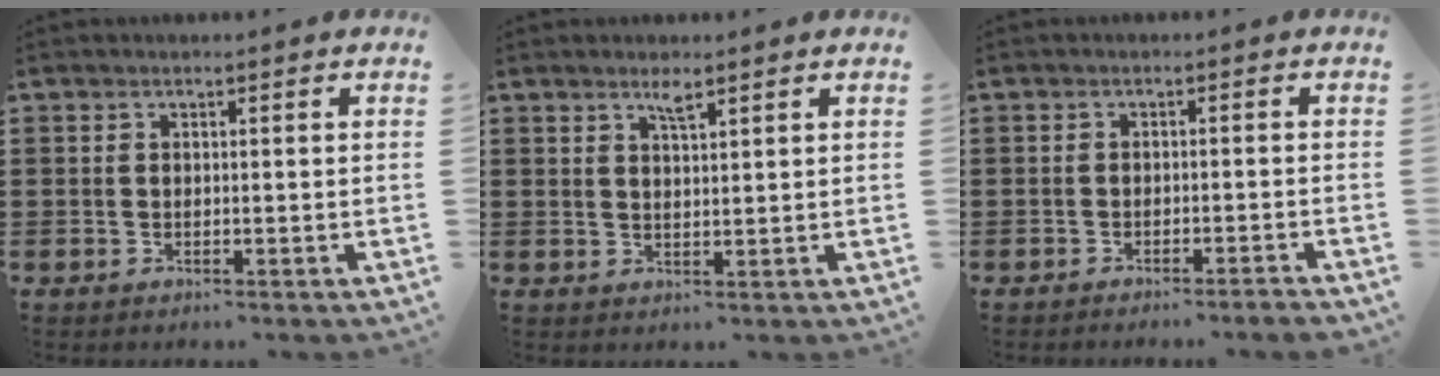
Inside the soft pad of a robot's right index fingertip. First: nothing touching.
{"total": 2.2, "force": [1.6, 0.4, 1.4], "torque": [-0.022, -0.001, 0.027]}
{"total": 1.8, "force": [-1.6, -0.3, 0.6], "torque": [-0.010, 0.001, -0.032]}